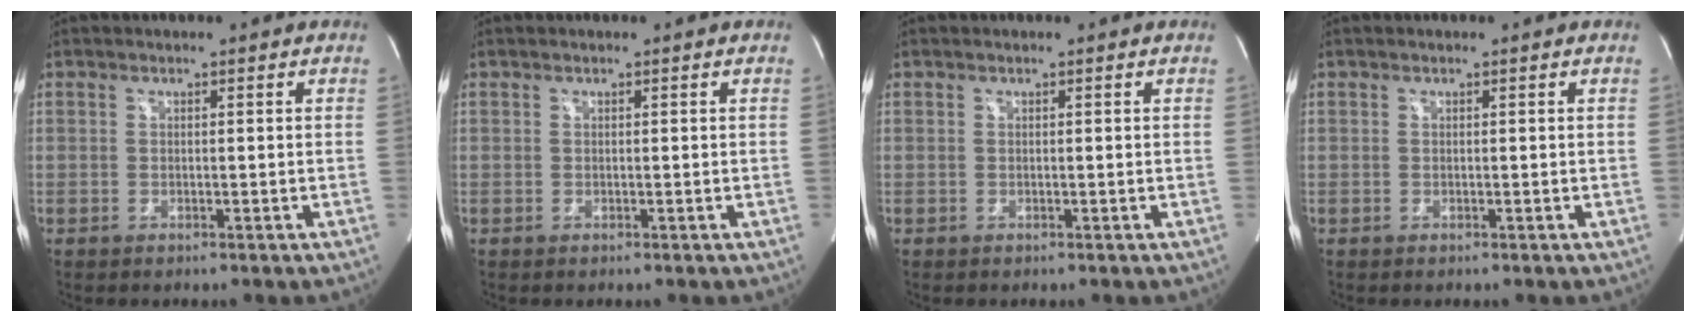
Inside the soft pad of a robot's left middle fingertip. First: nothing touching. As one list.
[{"total": 0.0}, {"total": 0.0}, {"total": 0.0}]